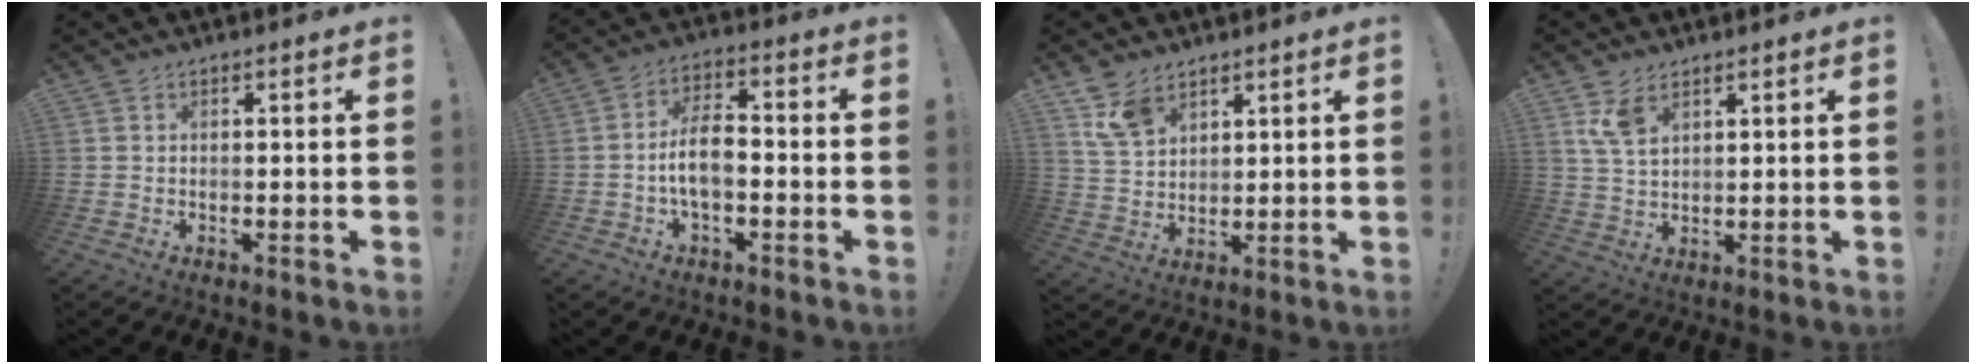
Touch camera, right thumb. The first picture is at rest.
{"total": 9.1, "force": [-2.4, 4.4, 7.7], "torque": [-0.149, 0.007, -0.043]}
{"total": 8.5, "force": [5.7, 5.0, 3.8], "torque": [-0.070, -0.024, 0.114]}
{"total": 6.2, "force": [3.7, 3.1, 3.9], "torque": [-0.069, -0.013, 0.070]}